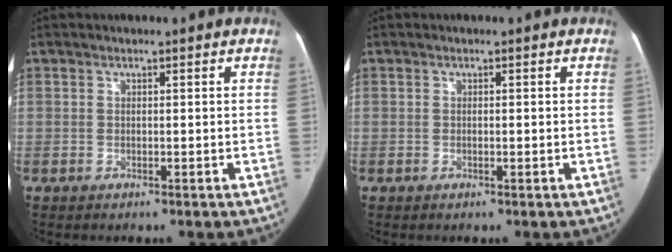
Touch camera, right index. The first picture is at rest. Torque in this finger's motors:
{"motor_torque": [-0.09, 0.04, -0.04, 0.00]}